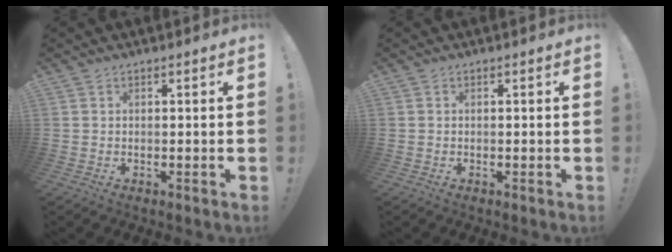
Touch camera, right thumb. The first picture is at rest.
{"total": 0.0}